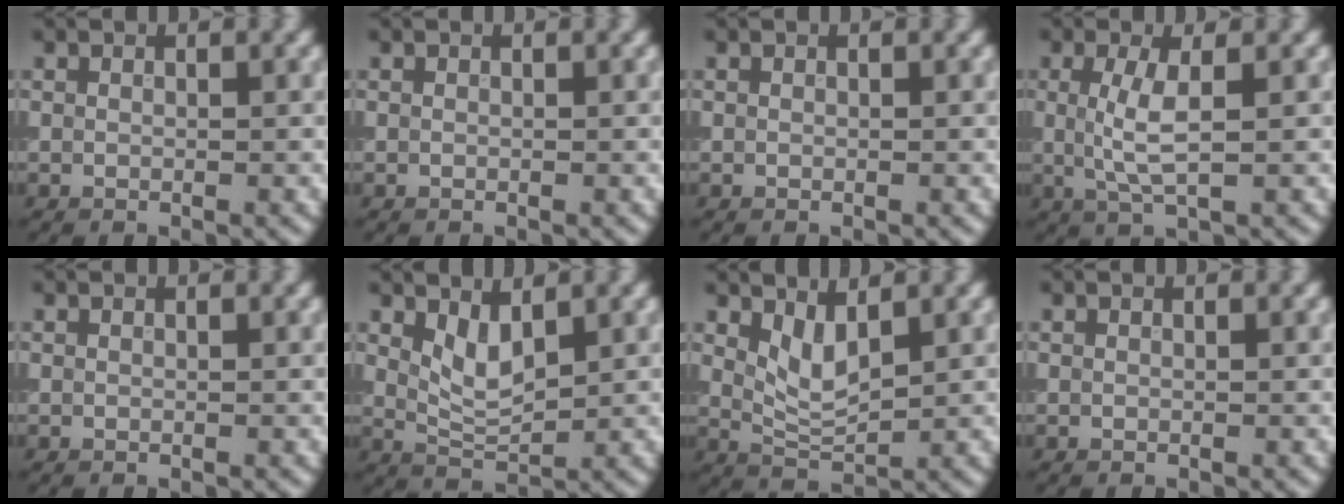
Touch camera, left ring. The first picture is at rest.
{"total": 0.0}
{"total": 0.0}
{"total": 3.2, "force": [0.3, 0.8, 3.1], "torque": [-0.071, -0.001, 0.005]}
{"total": 0.0}
{"total": 2.8, "force": [1.2, 1.2, 2.2], "torque": [-0.046, -0.007, 0.027]}
{"total": 2.9, "force": [1.3, 1.1, 2.3], "torque": [-0.050, -0.008, 0.030]}
{"total": 0.0}